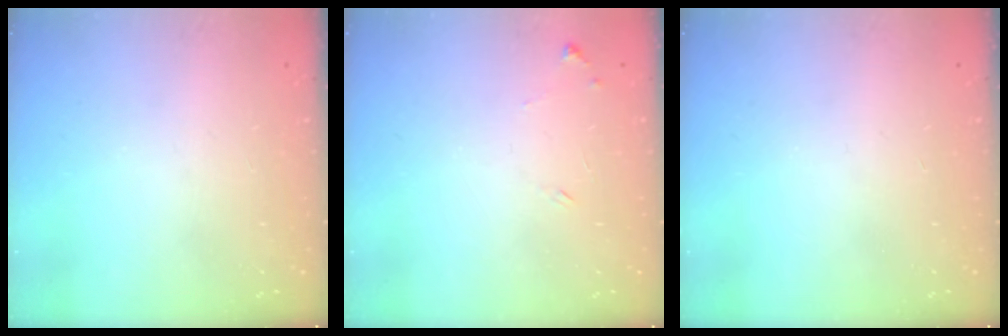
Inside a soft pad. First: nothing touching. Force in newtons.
{"total": 5.5, "press": 5.4, "slide": 0.4}
{"total": 0.0}